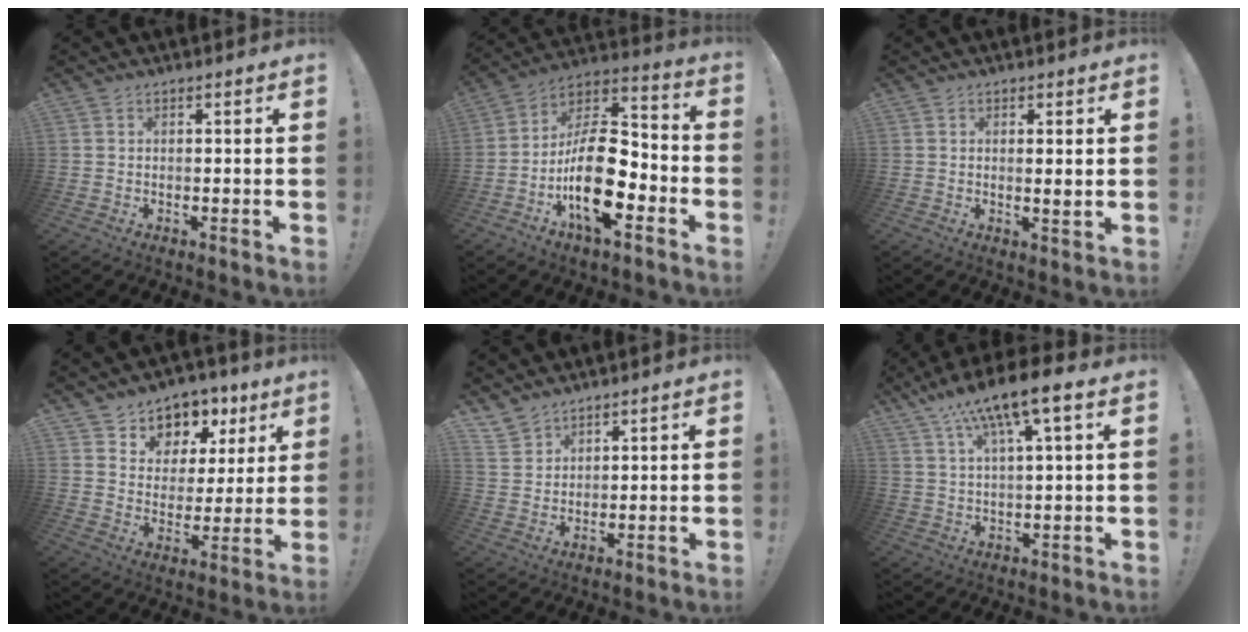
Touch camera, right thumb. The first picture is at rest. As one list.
[{"total": 21.0, "force": [-6.9, 9.9, 17.1], "torque": [-0.305, 0.034, -0.111]}, {"total": 2.1, "force": [0.7, -0.1, 2.0], "torque": [-0.020, -0.010, 0.008]}, {"total": 8.1, "force": [5.0, 6.2, 1.6], "torque": [-0.016, -0.046, 0.095]}, {"total": 5.0, "force": [4.3, 2.5, 0.8], "torque": [-0.019, -0.030, 0.085]}, {"total": 11.7, "force": [6.8, 1.7, 9.3], "torque": [-0.164, -0.033, 0.110]}]